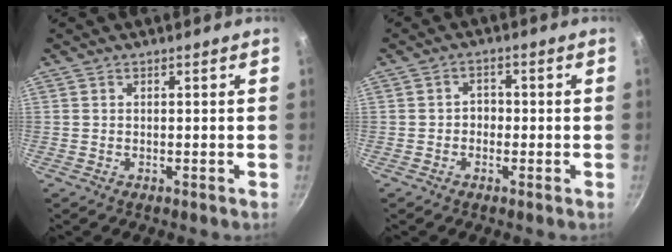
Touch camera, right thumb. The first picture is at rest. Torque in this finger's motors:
{"motor_torque": [-0.29, 0.26, -0.07, 0.08, -0.04]}